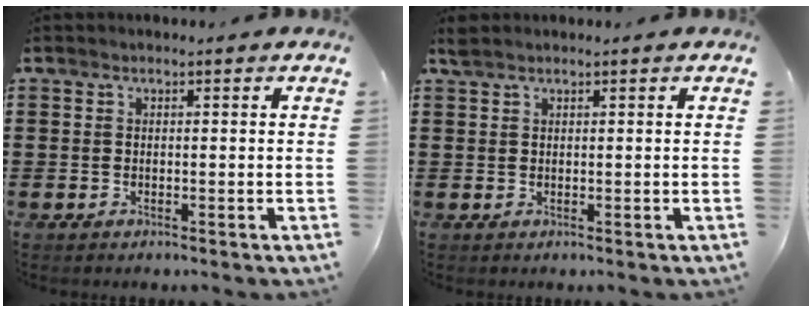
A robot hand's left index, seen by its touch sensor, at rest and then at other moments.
{"total": 1.1, "force": [0.9, 0.4, 0.6], "torque": [-0.014, 0.002, 0.017]}